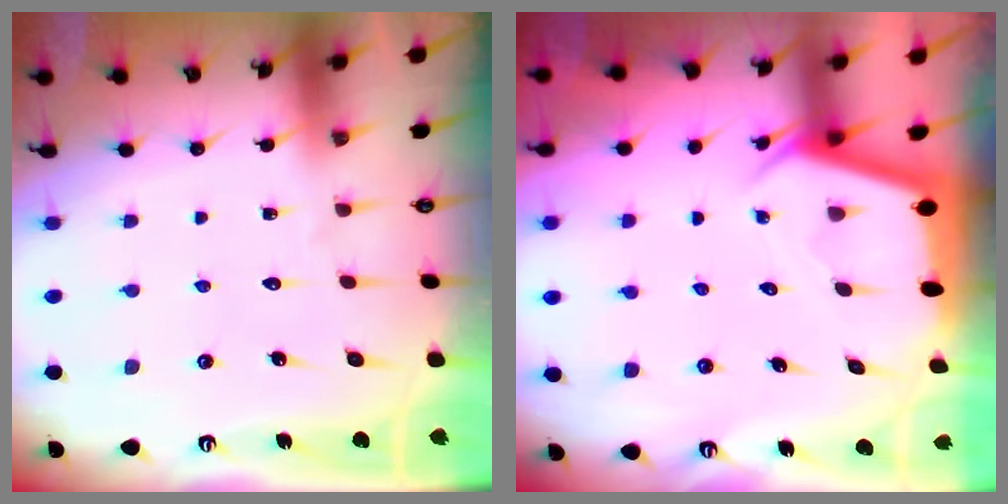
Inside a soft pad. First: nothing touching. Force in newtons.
{"total": 2.3, "press": 2.3, "slide": 0.2}